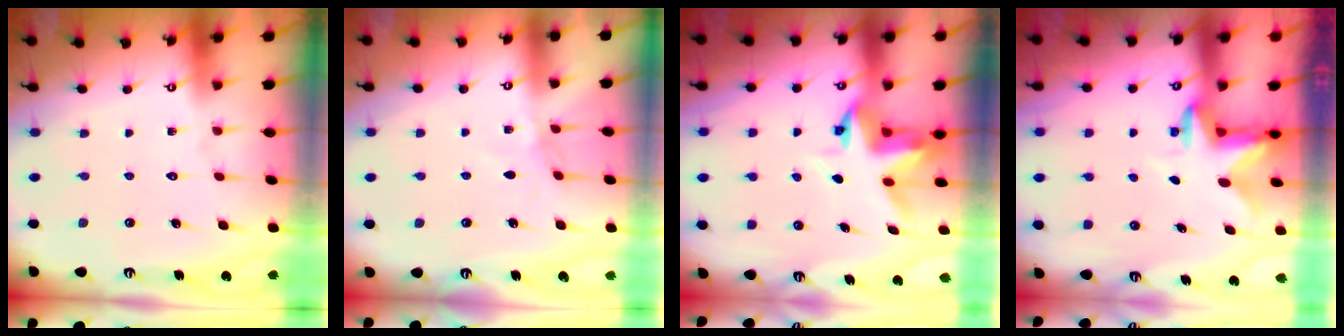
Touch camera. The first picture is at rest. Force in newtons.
{"total": 3.9, "press": 3.9, "slide": 0.5}
{"total": 4.2, "press": 4.2, "slide": 0.3}
{"total": 2.7, "press": 2.6, "slide": 0.6}